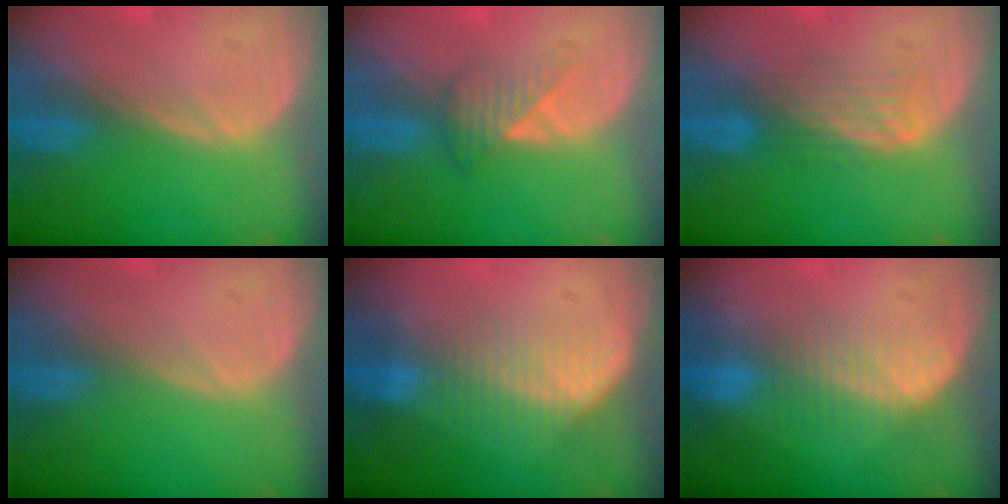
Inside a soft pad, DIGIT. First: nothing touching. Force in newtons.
{"total": 3.4, "press": 3.1, "slide": 1.4}
{"total": 4.3, "press": 3.7, "slide": 2.2}
{"total": 0.0}
{"total": 6.5, "press": 6.0, "slide": 2.4}
{"total": 5.1, "press": 4.8, "slide": 1.4}